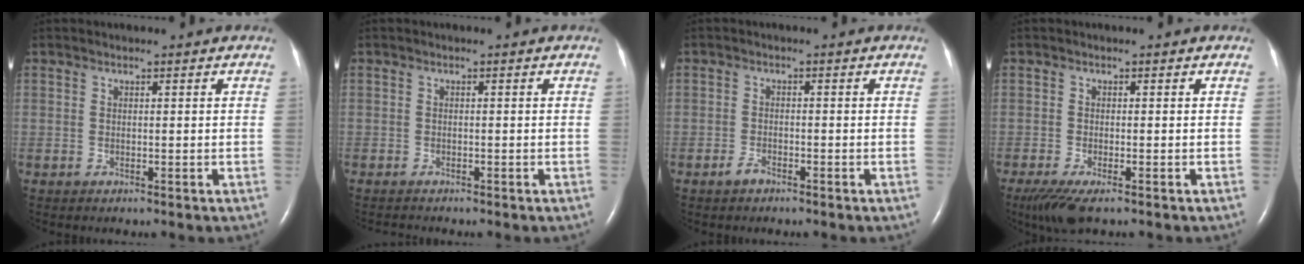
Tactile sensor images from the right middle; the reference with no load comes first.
{"total": 0.8, "force": [-0.8, 0.0, 0.0], "torque": [-0.005, -0.004, -0.014]}
{"total": 1.6, "force": [-1.3, 0.6, 0.7], "torque": [-0.018, -0.001, -0.024]}
{"total": 4.9, "force": [-3.2, 1.1, 3.5], "torque": [-0.069, -0.015, -0.055]}